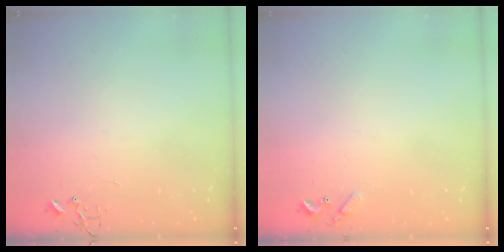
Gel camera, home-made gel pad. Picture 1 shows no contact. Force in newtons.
{"total": 5.5, "press": 5.5, "slide": 0.4}